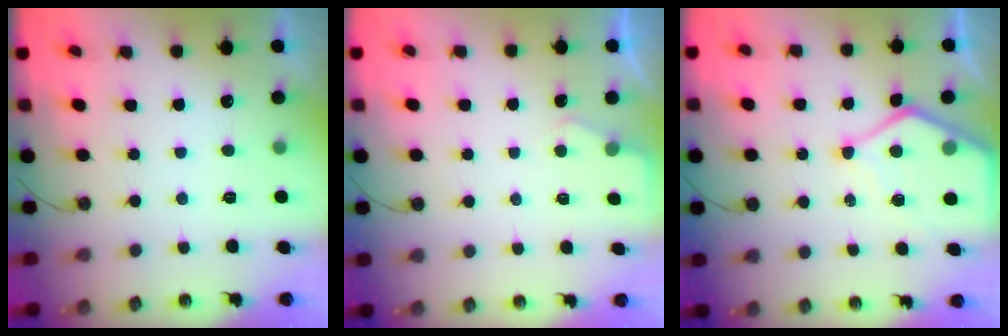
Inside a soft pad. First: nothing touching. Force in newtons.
{"total": 3.1, "press": 3.0, "slide": 0.5}
{"total": 11.0, "press": 11.0, "slide": 1.0}